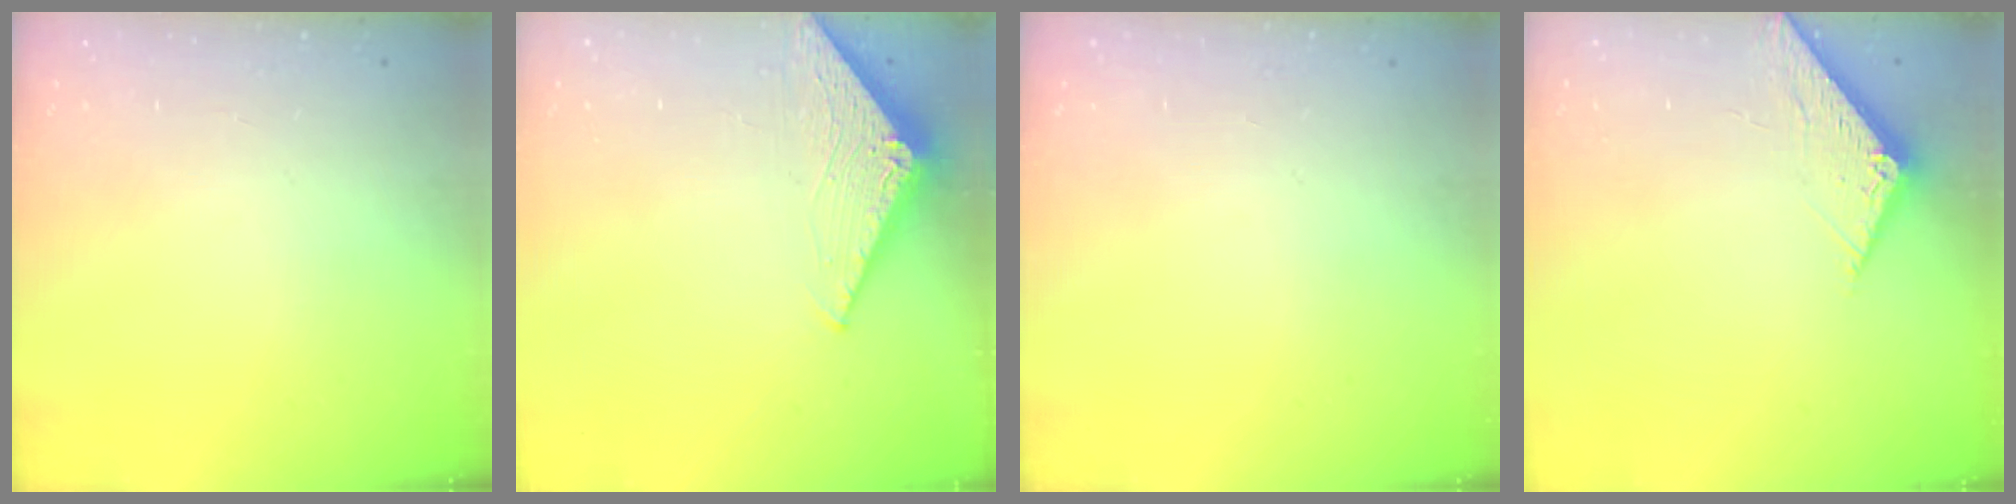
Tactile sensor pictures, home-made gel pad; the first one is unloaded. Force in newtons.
{"total": 3.2, "press": 3.1, "slide": 0.2}
{"total": 0.0}
{"total": 4.7, "press": 4.6, "slide": 0.4}